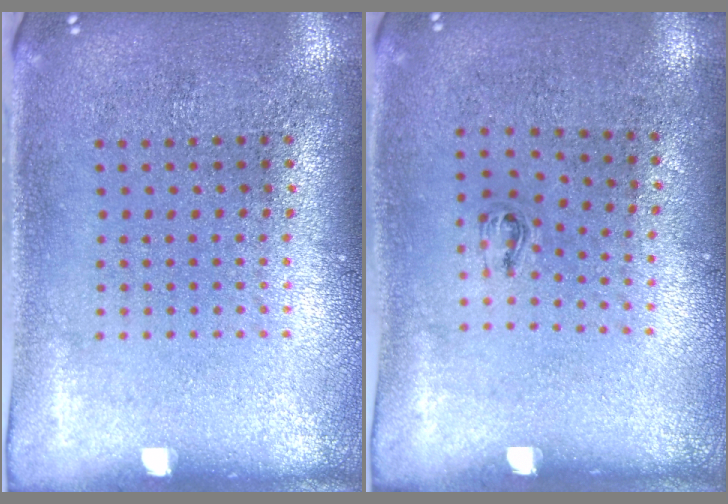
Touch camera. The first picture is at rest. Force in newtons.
{"total": 0.6, "press": 0.2, "slide": 0.5}